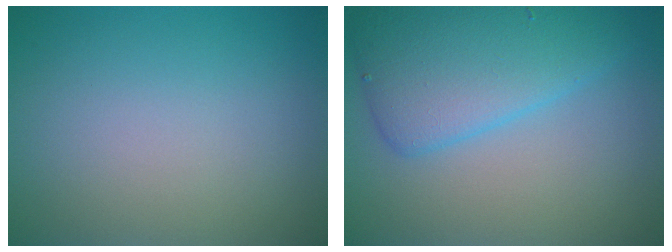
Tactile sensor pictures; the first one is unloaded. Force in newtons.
{"total": 6.1, "press": 6.1, "slide": 0.4}